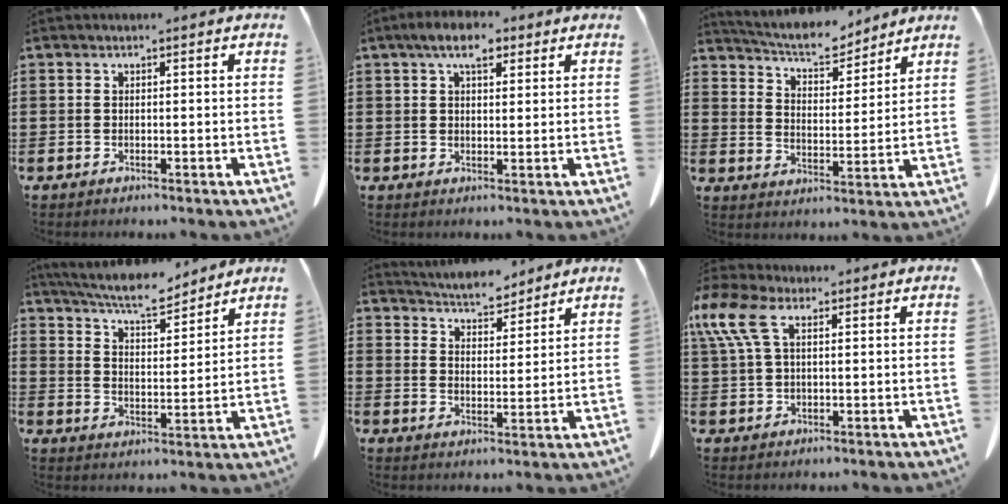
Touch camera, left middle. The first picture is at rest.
{"total": 5.7, "force": [3.6, 2.5, 3.8], "torque": [-0.068, 0.005, 0.059]}
{"total": 6.5, "force": [6.2, 1.0, 1.7], "torque": [-0.061, -0.032, 0.108]}
{"total": 7.7, "force": [7.0, 0.9, 3.2], "torque": [-0.087, -0.027, 0.125]}
{"total": 5.2, "force": [5.1, 0.8, 0.4], "torque": [-0.029, -0.023, 0.093]}
{"total": 8.0, "force": [3.3, 3.8, 6.2], "torque": [-0.156, 0.002, 0.056]}